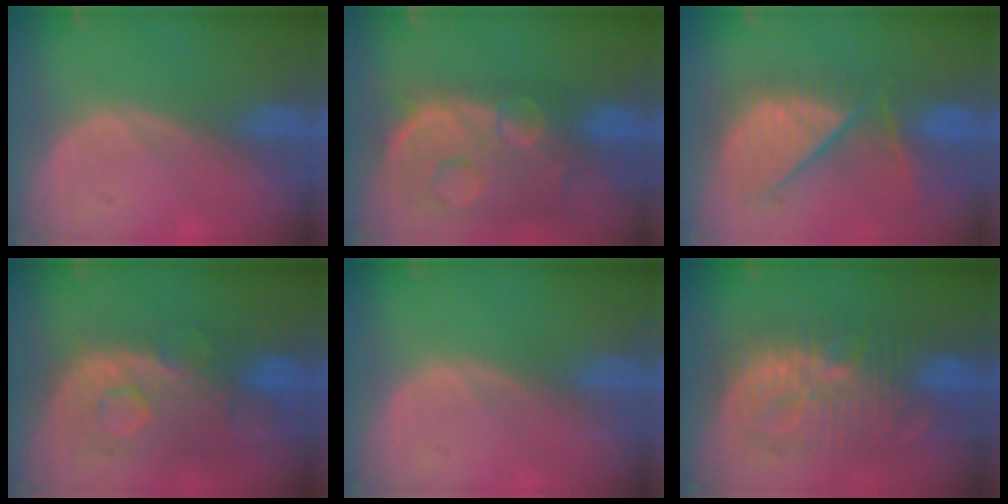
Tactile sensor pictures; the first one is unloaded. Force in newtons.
{"total": 13.9, "press": 11.3, "slide": 8.1}
{"total": 10.0, "press": 9.4, "slide": 3.2}
{"total": 10.5, "press": 9.4, "slide": 4.7}
{"total": 0.0}
{"total": 10.8, "press": 10.8, "slide": 0.5}